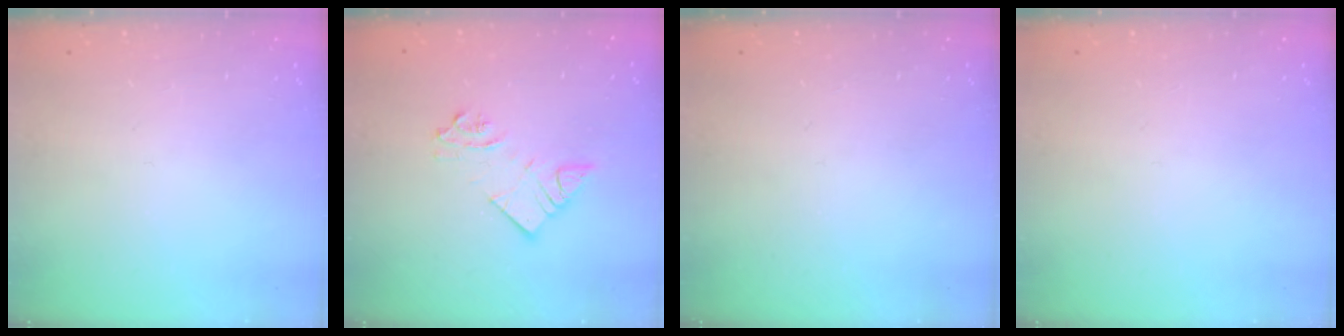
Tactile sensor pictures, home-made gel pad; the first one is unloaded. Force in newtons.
{"total": 6.1, "press": 6.1, "slide": 0.4}
{"total": 0.0}
{"total": 0.0}